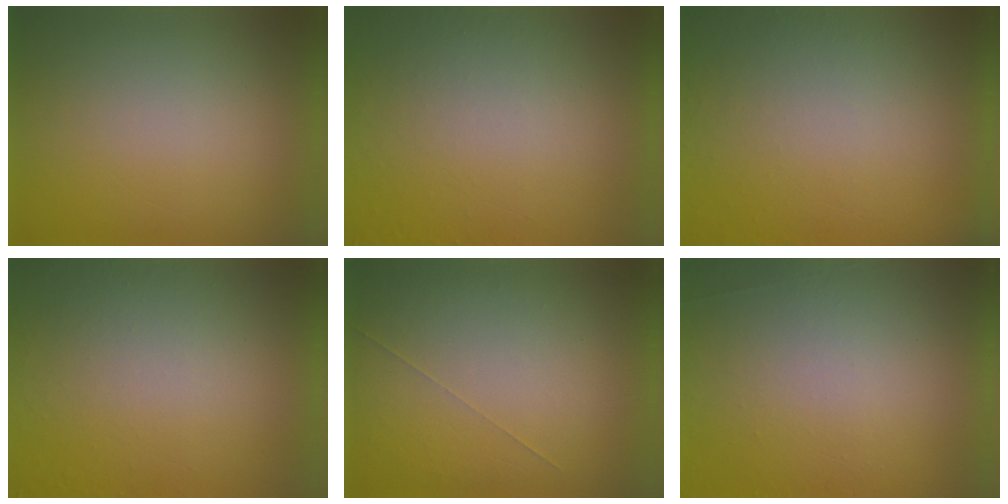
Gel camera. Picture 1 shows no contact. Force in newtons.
{"total": 4.7}
{"total": 4.9}
{"total": 4.7}
{"total": 1.0}
{"total": 6.8}